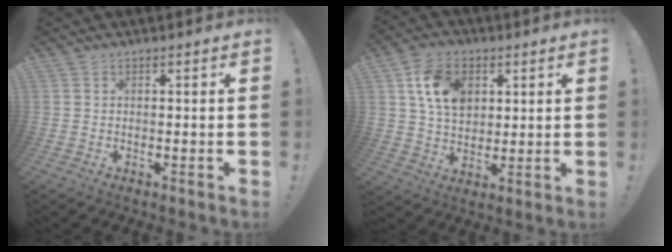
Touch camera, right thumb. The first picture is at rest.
{"total": 12.8, "force": [4.9, 9.2, 7.5], "torque": [-0.122, 0.000, 0.098]}